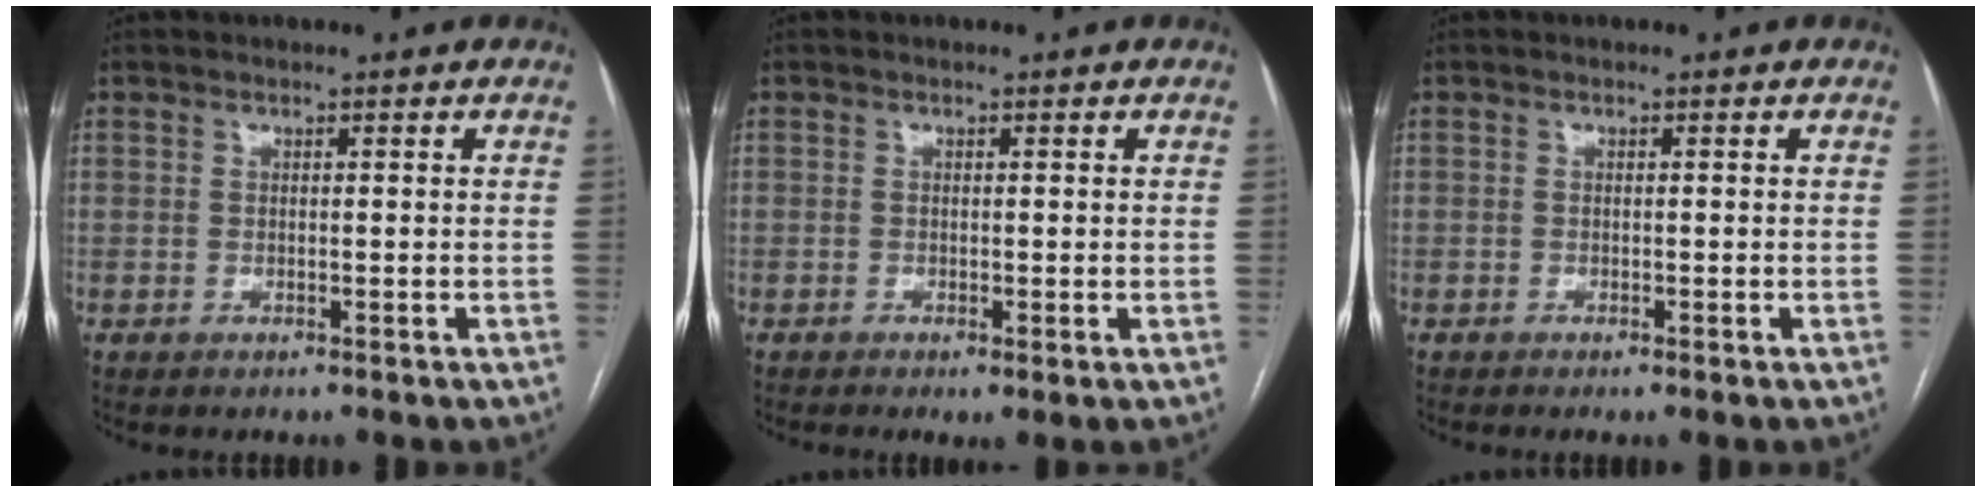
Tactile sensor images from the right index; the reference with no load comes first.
{"total": 1.8, "force": [-0.5, 0.4, 1.7], "torque": [-0.028, -0.006, -0.006]}
{"total": 0.5, "force": [-0.3, 0.0, 0.4], "torque": [-0.009, 0.000, -0.006]}